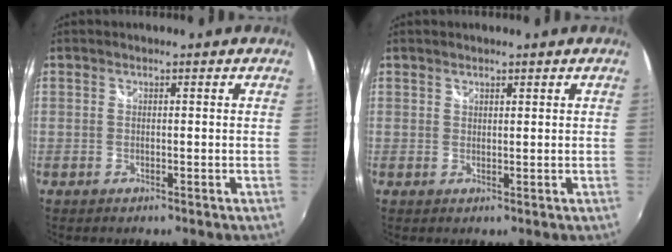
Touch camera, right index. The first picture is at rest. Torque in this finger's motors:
{"motor_torque": [0.38, 0.05, -0.01, 0.00]}